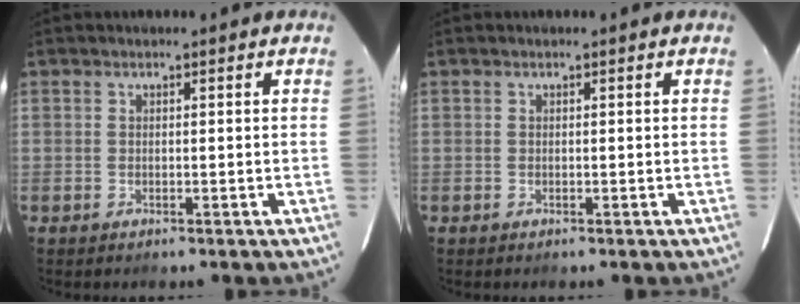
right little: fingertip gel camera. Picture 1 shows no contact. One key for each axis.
{"total": 0.0}